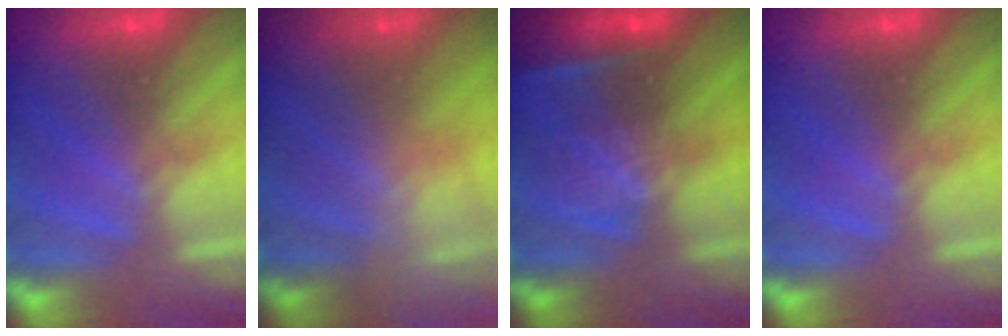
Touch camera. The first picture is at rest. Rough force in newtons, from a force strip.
{"total": 2.3}
{"total": 9.0}
{"total": 0.0}